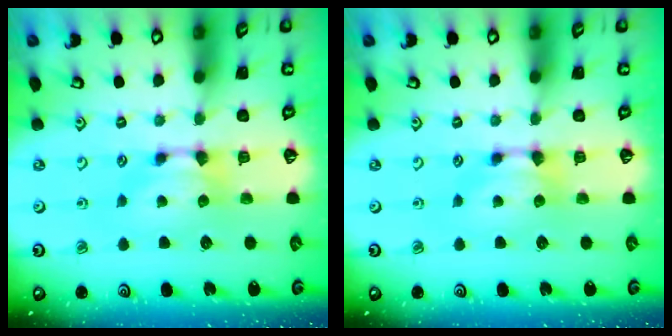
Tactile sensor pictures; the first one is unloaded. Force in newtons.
{"total": 0.0}